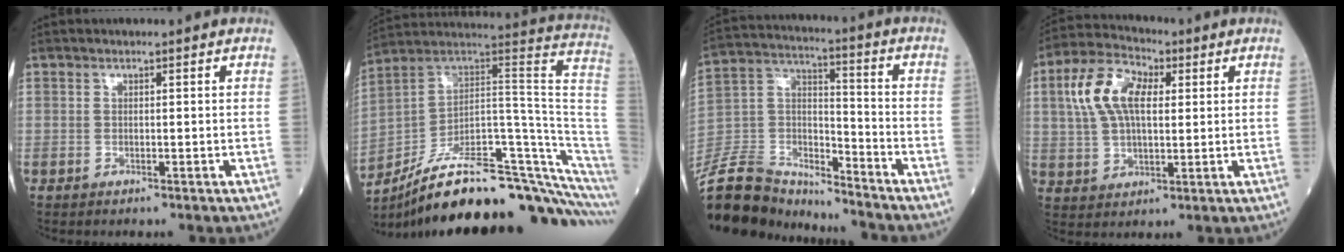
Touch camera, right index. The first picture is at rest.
{"total": 24.9, "force": [-16.6, 3.8, 18.1], "torque": [-0.165, 0.062, -0.253]}
{"total": 18.4, "force": [-17.5, 3.8, 4.3], "torque": [-0.097, 0.027, -0.314]}
{"total": 10.9, "force": [2.9, 5.7, 8.8], "torque": [-0.193, 0.031, 0.053]}